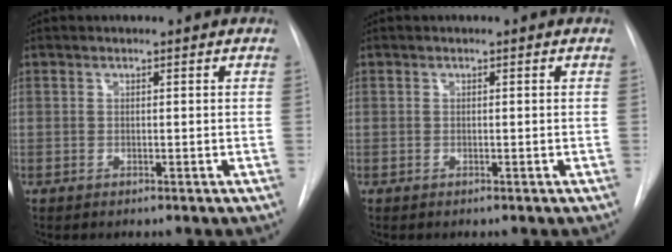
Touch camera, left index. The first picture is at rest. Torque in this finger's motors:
{"motor_torque": [-0.11, -0.09, 0.02, 0.02]}